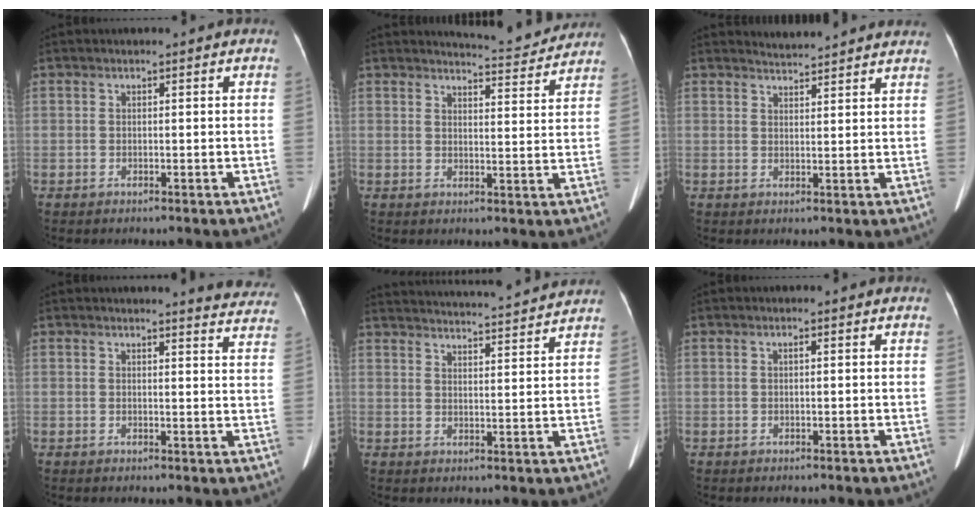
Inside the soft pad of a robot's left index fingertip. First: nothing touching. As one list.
[{"total": 7.1, "force": [7.0, 0.2, 0.5], "torque": [-0.015, -0.012, 0.085]}, {"total": 6.3, "force": [6.3, 0.1, 0.9], "torque": [-0.018, 0.012, 0.068]}, {"total": 8.6, "force": [8.5, 0.8, 1.2], "torque": [0.012, -0.051, 0.062]}, {"total": 19.2, "force": [18.5, 0.5, 5.2], "torque": [-0.086, 0.007, 0.250]}, {"total": 0.7, "force": [0.2, 0.0, 0.6], "torque": [-0.015, -0.002, 0.004]}]